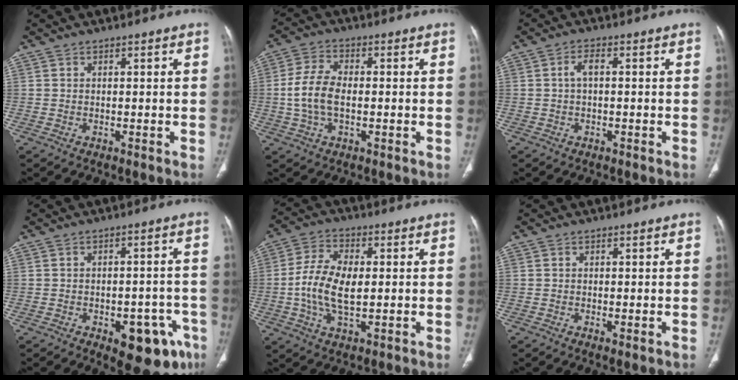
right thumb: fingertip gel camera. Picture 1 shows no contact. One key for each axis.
{"total": 8.3, "fx": -0.5, "fy": 4.7, "fz": 6.9, "tx": -0.149, "ty": 0.012, "tz": -0.013}
{"total": 2.3, "fx": 0.1, "fy": 1.0, "fz": 2.1, "tx": -0.040, "ty": 0.007, "tz": -0.002}
{"total": 11.3, "fx": -5.5, "fy": 5.9, "fz": 7.9, "tx": -0.058, "ty": 0.023, "tz": -0.062}
{"total": 11.0, "fx": -0.2, "fy": 5.8, "fz": 9.4, "tx": -0.191, "ty": 0.005, "tz": -0.005}
{"total": 1.2, "fx": -0.2, "fy": 0.4, "fz": 1.1, "tx": -0.024, "ty": -0.006, "tz": -0.004}